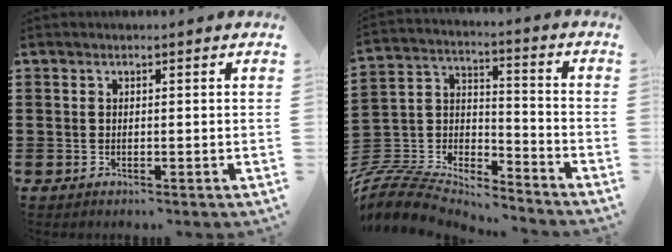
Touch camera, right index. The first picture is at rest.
{"total": 8.4, "force": [-7.9, 2.2, 2.0], "torque": [-0.065, 0.000, -0.164]}